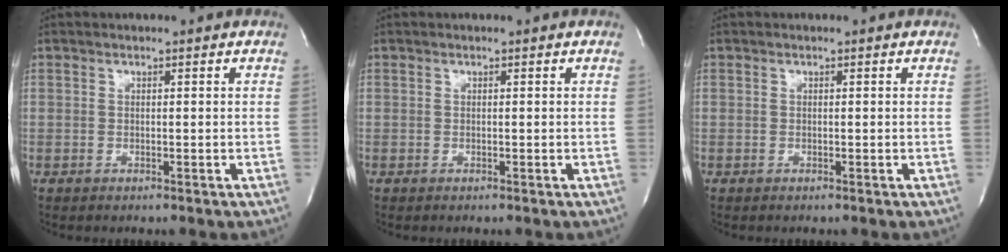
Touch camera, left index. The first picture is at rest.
{"total": 0.0}
{"total": 0.0}